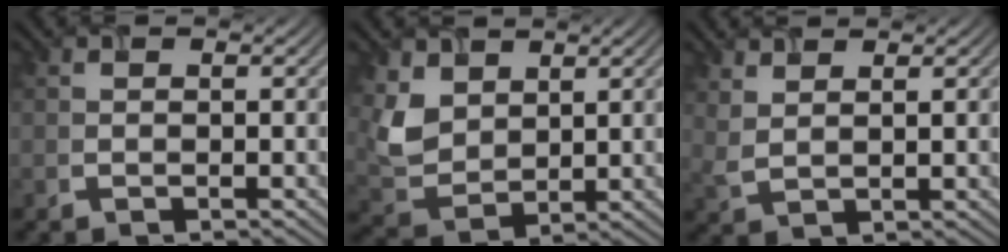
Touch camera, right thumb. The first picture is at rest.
{"total": 5.2, "force": [3.0, 3.7, 2.2], "torque": [-0.073, -0.012, 0.075]}
{"total": 3.0, "force": [2.5, 0.8, 1.5], "torque": [-0.036, 0.002, 0.056]}